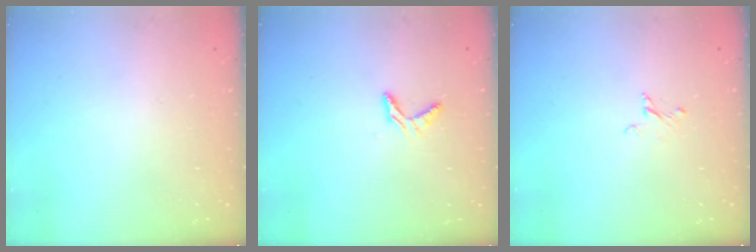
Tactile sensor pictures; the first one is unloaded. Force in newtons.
{"total": 4.7, "press": 4.7, "slide": 0.1}
{"total": 2.2, "press": 2.2, "slide": 0.1}